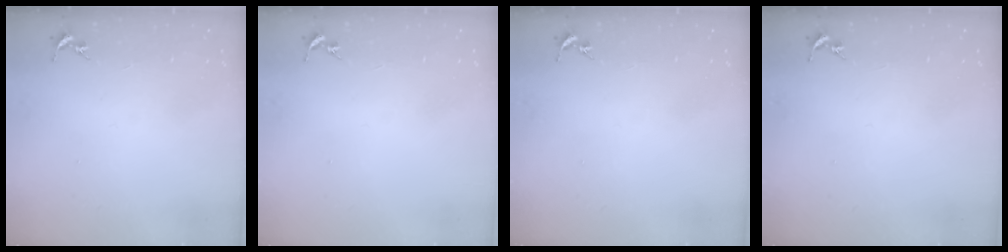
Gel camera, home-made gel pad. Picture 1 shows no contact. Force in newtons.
{"total": 0.0}
{"total": 0.0}
{"total": 0.0}